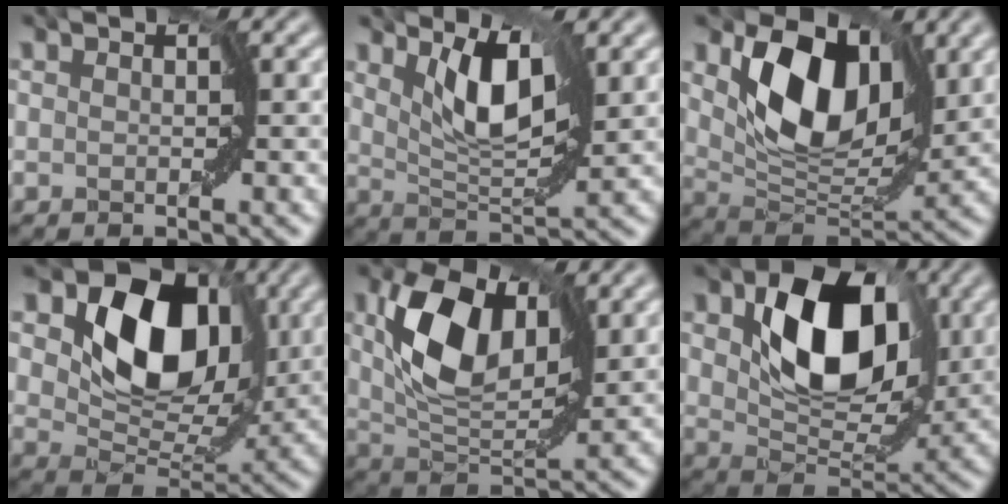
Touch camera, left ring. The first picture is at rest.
{"total": 4.9, "force": [2.3, 1.7, 4.0], "torque": [-0.077, -0.007, 0.041]}
{"total": 8.8, "force": [3.1, 5.3, 6.2], "torque": [-0.115, -0.012, 0.058]}
{"total": 10.5, "force": [3.4, 7.0, 7.0], "torque": [-0.112, -0.002, 0.051]}
{"total": 8.5, "force": [2.7, 4.6, 6.7], "torque": [-0.137, 0.001, 0.046]}
{"total": 10.0, "force": [2.9, 6.2, 7.3], "torque": [-0.123, 0.000, 0.050]}